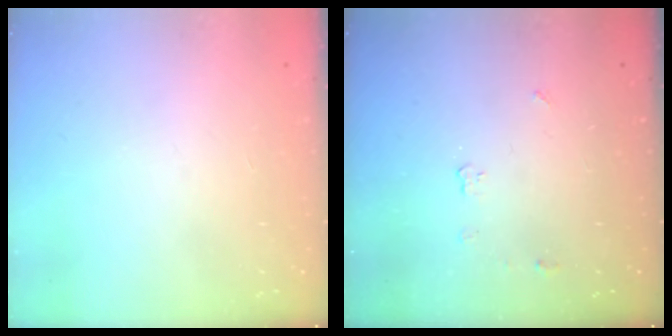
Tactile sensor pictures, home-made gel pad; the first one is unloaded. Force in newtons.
{"total": 3.4, "press": 3.4, "slide": 0.5}